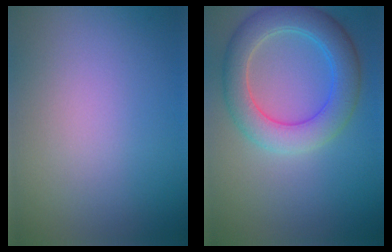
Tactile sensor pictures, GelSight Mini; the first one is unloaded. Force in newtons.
{"total": 5.8, "press": 5.7, "slide": 0.4}